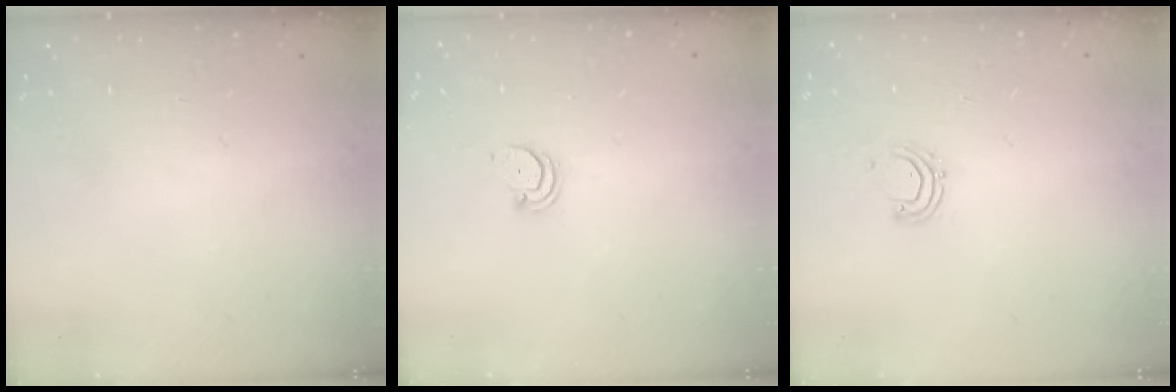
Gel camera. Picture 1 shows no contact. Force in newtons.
{"total": 1.5, "press": 1.5, "slide": 0.2}
{"total": 5.6, "press": 5.4, "slide": 1.5}